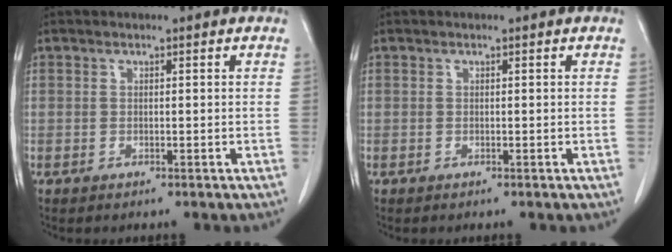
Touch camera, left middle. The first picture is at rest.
{"total": 0.0}